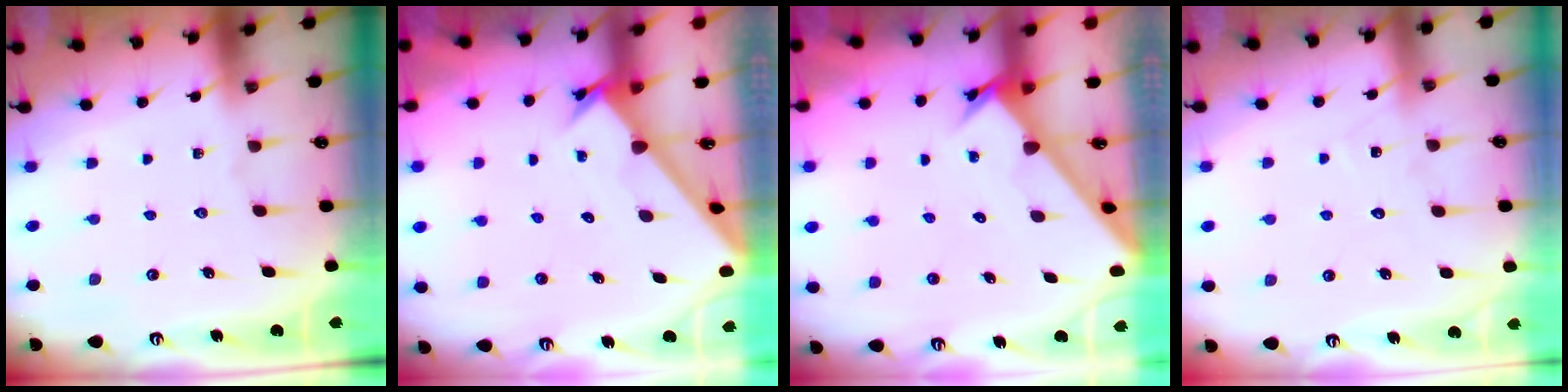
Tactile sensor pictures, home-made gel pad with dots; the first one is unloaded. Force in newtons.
{"total": 1.4, "press": 1.4, "slide": 0.1}
{"total": 2.4, "press": 2.4, "slide": 0.3}
{"total": 6.6, "press": 6.6, "slide": 0.6}